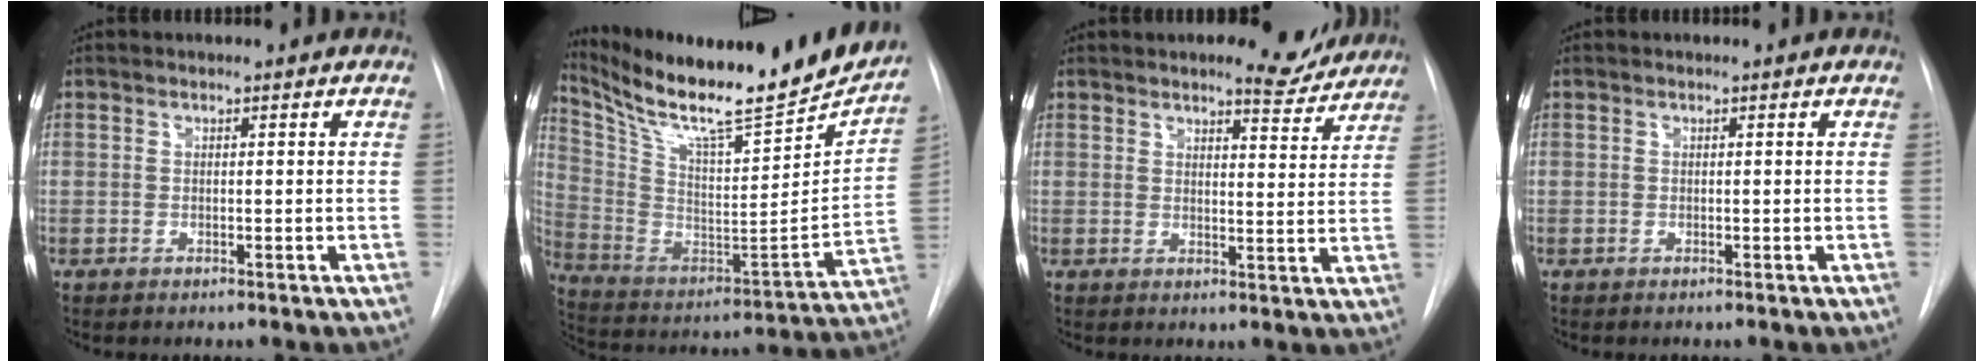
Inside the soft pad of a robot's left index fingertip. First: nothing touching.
{"total": 25.9, "force": [22.6, 2.2, 12.4], "torque": [-0.224, -0.061, 0.345]}
{"total": 6.4, "force": [5.9, 1.6, 2.1], "torque": [-0.022, -0.011, 0.067]}
{"total": 0.0}